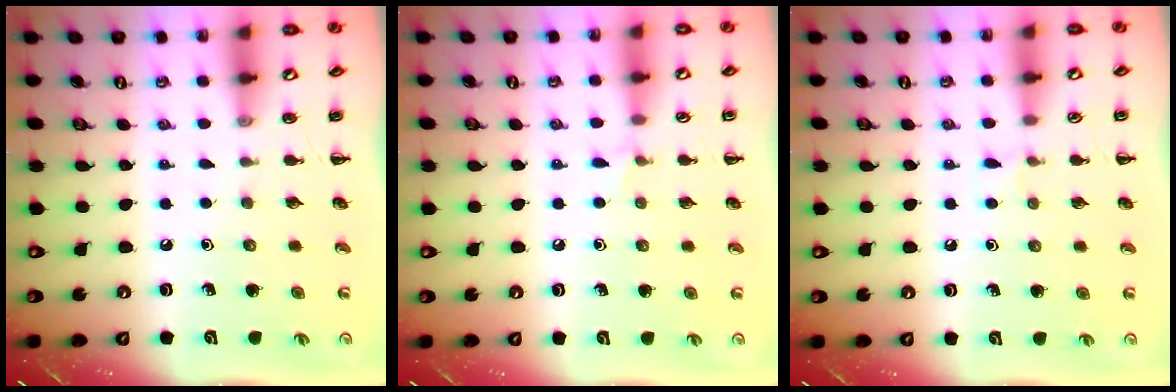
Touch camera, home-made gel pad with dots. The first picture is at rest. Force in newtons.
{"total": 4.4, "press": 4.1, "slide": 1.6}
{"total": 4.5, "press": 4.2, "slide": 1.5}